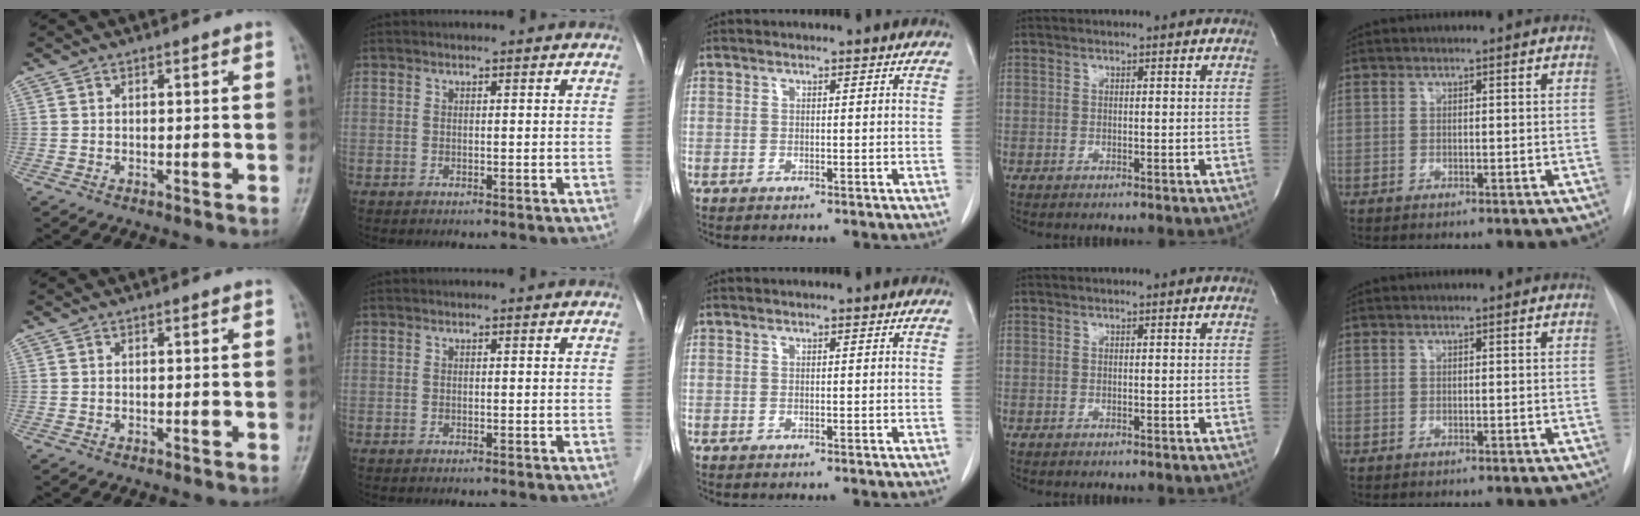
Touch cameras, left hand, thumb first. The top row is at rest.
{}